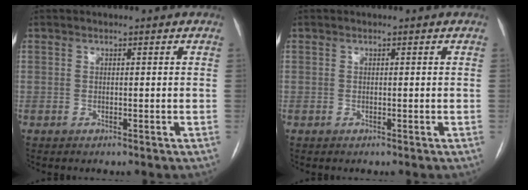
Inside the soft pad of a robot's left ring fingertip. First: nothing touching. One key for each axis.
{"total": 0.0}